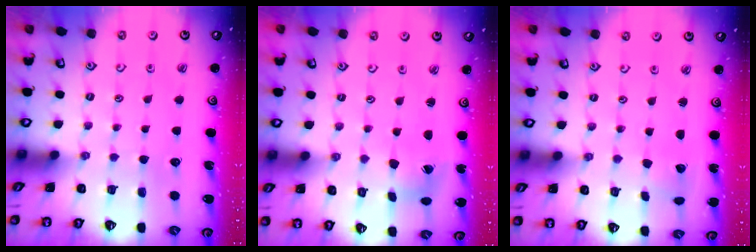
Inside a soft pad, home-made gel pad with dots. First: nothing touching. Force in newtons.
{"total": 4.7, "press": 4.6, "slide": 0.4}
{"total": 2.2, "press": 2.2, "slide": 0.1}